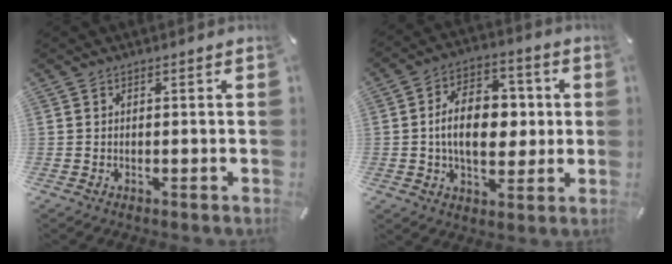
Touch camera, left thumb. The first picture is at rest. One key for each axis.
{"total": 14.1, "fx": 0.3, "fy": 9.4, "fz": 10.5, "tx": -0.172, "ty": 0.009, "tz": 0.003}